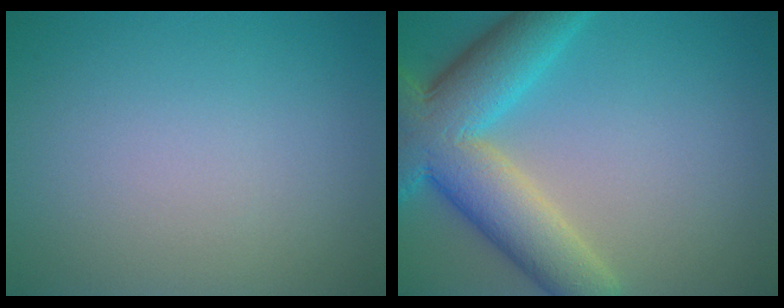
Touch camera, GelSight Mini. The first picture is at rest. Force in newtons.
{"total": 9.8, "press": 9.8, "slide": 0.6}